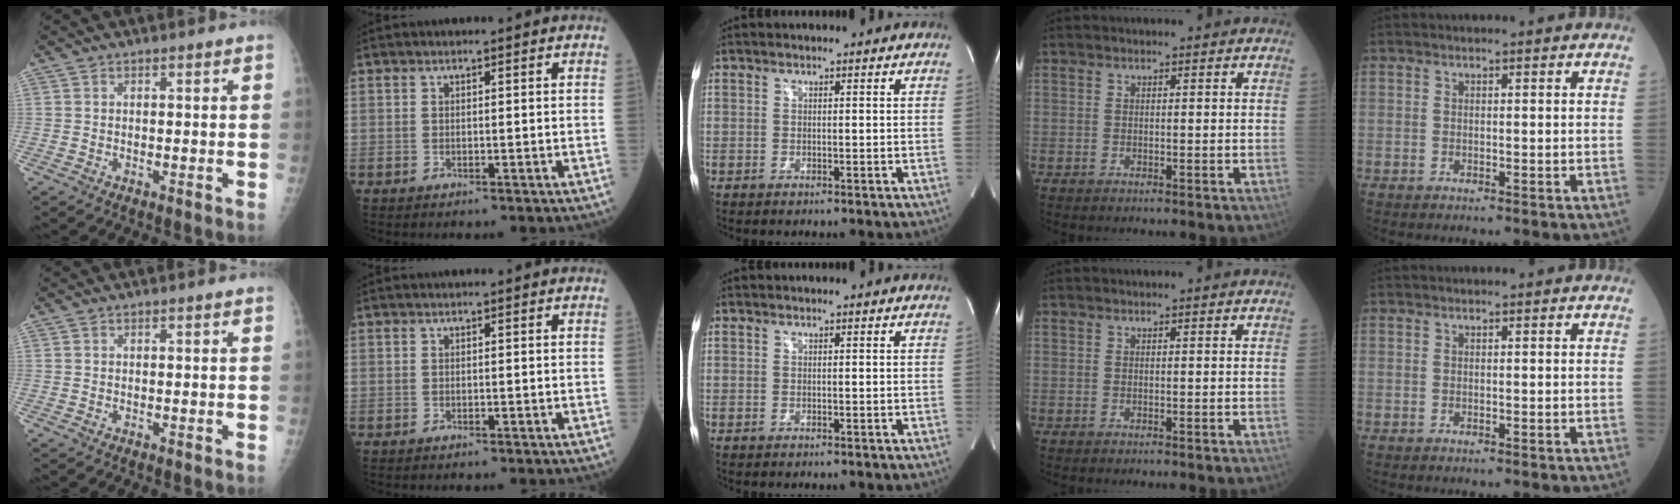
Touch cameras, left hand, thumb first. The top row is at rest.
{}